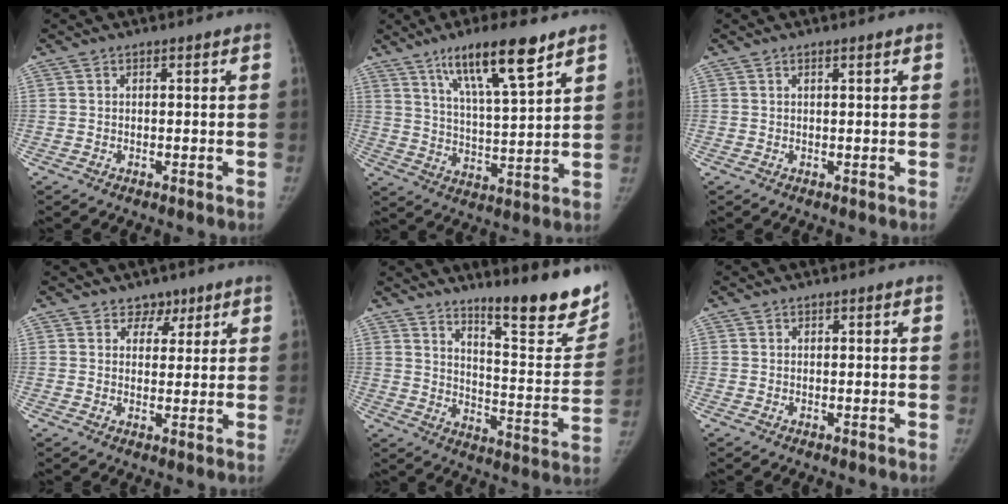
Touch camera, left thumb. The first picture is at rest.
{"total": 14.1, "force": [8.9, 2.3, 10.8], "torque": [-0.177, -0.042, 0.158]}
{"total": 0.9, "force": [0.6, -0.1, 0.7], "torque": [-0.013, -0.001, 0.011]}
{"total": 3.4, "force": [2.4, 2.4, 0.6], "torque": [0.018, -0.012, 0.032]}
{"total": 20.5, "force": [14.6, 4.3, 13.7], "torque": [-0.151, -0.113, 0.208]}
{"total": 0.0}